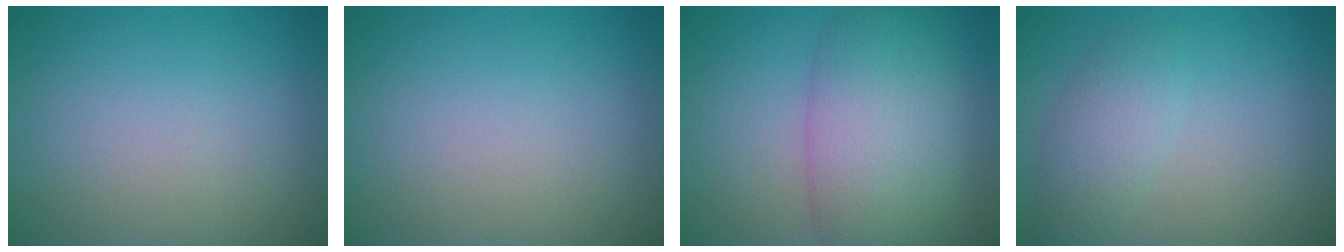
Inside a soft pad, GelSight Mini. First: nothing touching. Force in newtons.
{"total": 0.0}
{"total": 8.7, "press": 8.7, "slide": 0.5}
{"total": 2.9, "press": 2.9, "slide": 0.2}